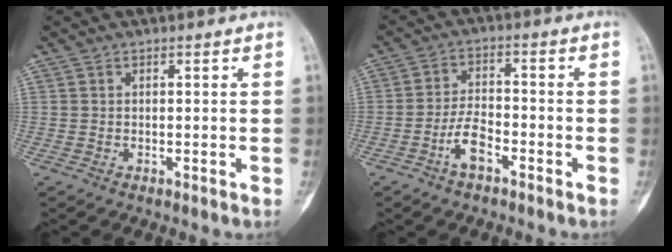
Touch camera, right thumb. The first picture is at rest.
{"total": 5.6, "force": [-3.1, 2.6, 3.9], "torque": [-0.070, 0.026, -0.060]}